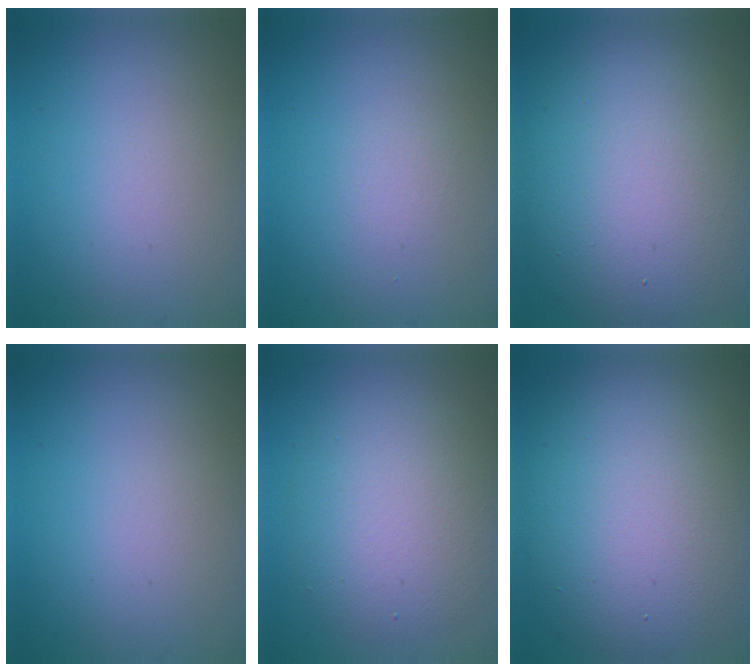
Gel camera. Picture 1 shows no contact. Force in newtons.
{"total": 0.7, "press": 0.7, "slide": 0.1}
{"total": 12.6, "press": 12.6, "slide": 1.5}
{"total": 0.0}
{"total": 5.8, "press": 5.8, "slide": 0.3}
{"total": 12.8, "press": 12.7, "slide": 1.1}